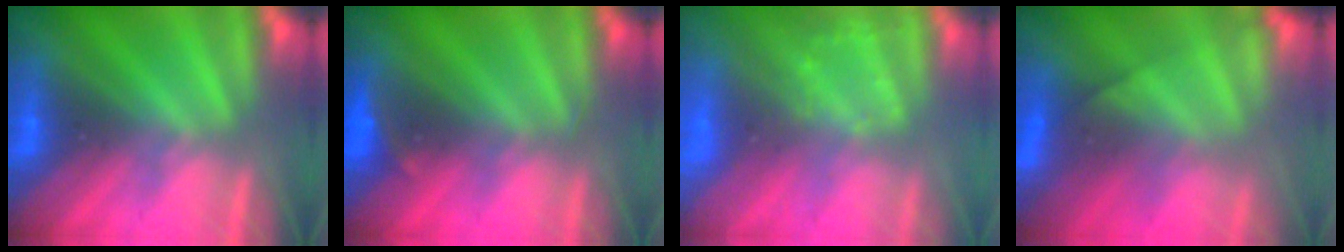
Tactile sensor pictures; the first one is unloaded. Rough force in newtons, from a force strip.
{"total": 2.6}
{"total": 3.0}
{"total": 9.4}